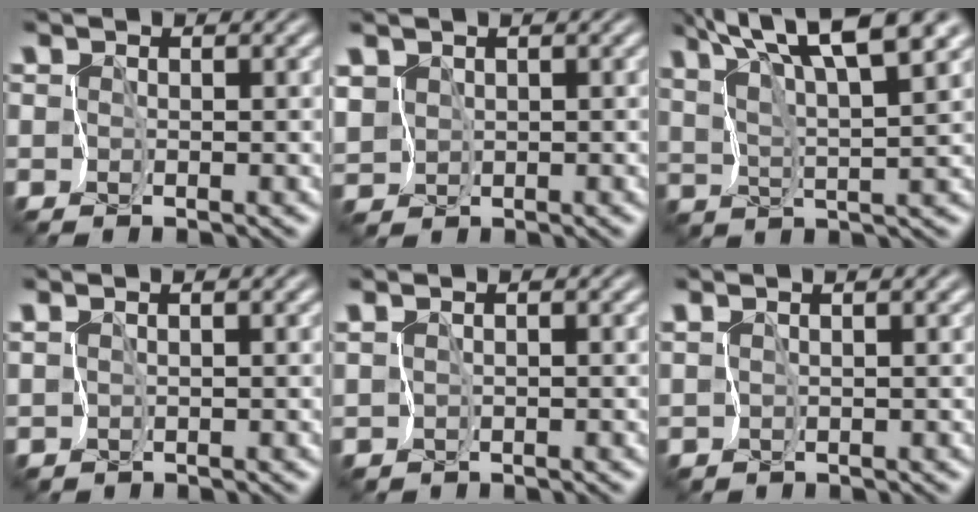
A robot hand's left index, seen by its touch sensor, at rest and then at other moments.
{"total": 1.3, "force": [0.8, 1.0, -0.3], "torque": [-0.003, -0.001, 0.019]}
{"total": 9.7, "force": [6.9, 2.1, 6.6], "torque": [-0.110, 0.029, 0.094]}
{"total": 1.1, "force": [1.0, -0.3, 0.3], "torque": [-0.007, 0.006, 0.024]}
{"total": 0.7, "force": [0.6, -0.2, -0.1], "torque": [-0.002, 0.003, 0.015]}
{"total": 1.8, "force": [1.6, -0.1, 0.8], "torque": [-0.012, 0.008, 0.028]}